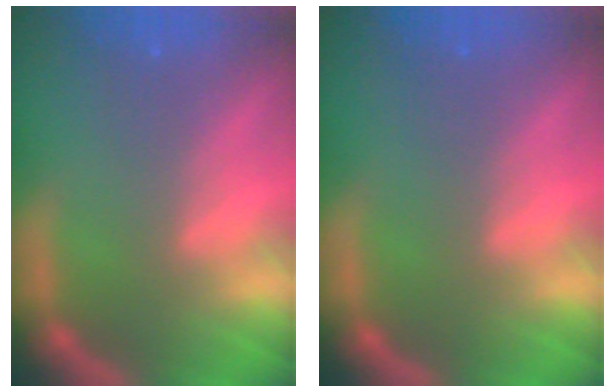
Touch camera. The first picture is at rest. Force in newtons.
{"total": 0.0}